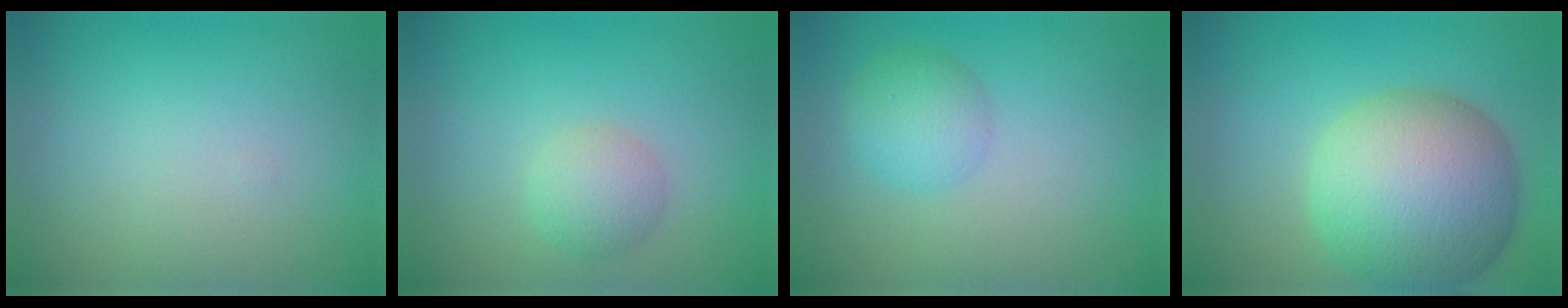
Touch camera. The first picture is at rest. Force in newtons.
{"total": 2.3, "press": 2.3, "slide": 0.1}
{"total": 2.9, "press": 2.9, "slide": 0.1}
{"total": 11.5, "press": 11.5, "slide": 0.5}